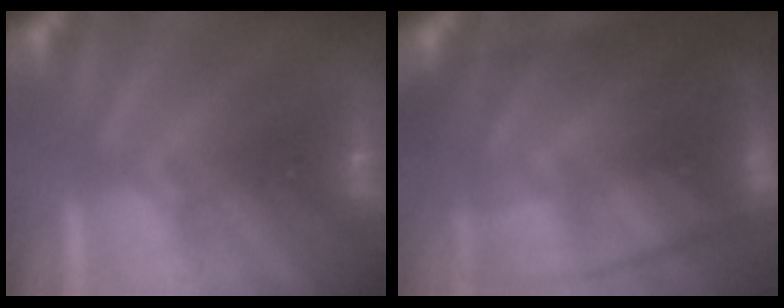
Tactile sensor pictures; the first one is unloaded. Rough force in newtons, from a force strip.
{"total": 7.7}